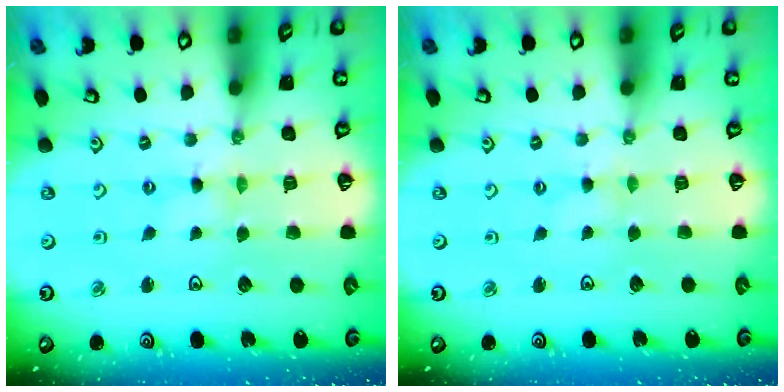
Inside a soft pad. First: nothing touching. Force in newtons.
{"total": 1.3, "press": 1.3, "slide": 0.3}